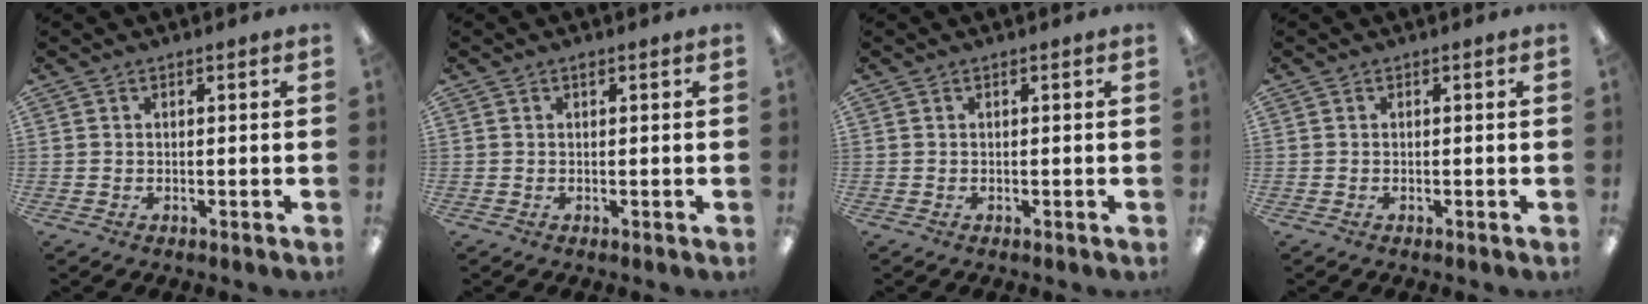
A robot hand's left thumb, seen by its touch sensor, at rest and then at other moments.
{"total": 0.6, "force": [0.5, 0.2, 0.4], "torque": [-0.009, 0.003, 0.008]}
{"total": 0.0}
{"total": 0.0}